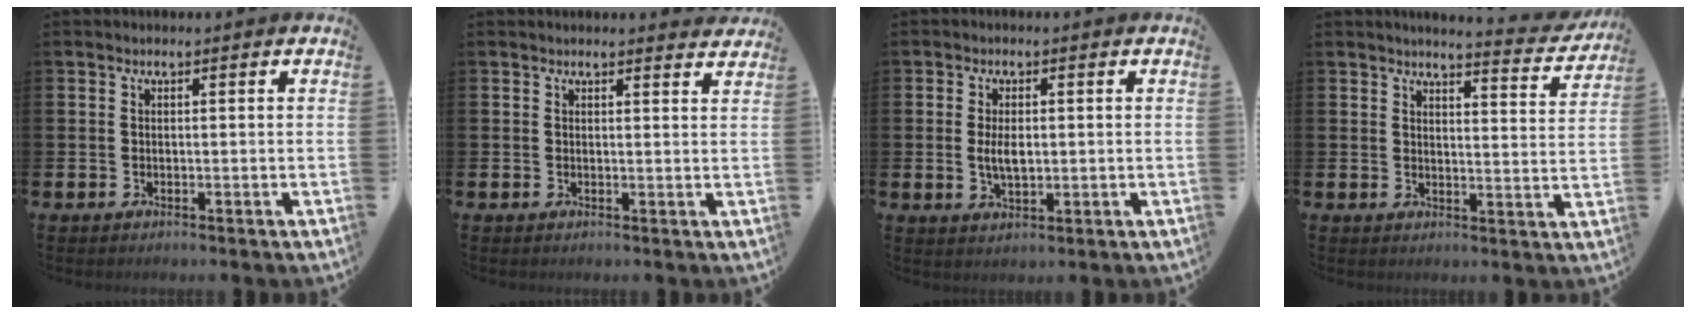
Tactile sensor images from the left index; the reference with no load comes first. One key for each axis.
{"total": 1.5, "fx": 1.5, "fy": 0.1, "fz": 0.0, "tx": 0.012, "ty": -0.010, "tz": 0.025}
{"total": 3.6, "fx": 0.3, "fy": 1.8, "fz": 3.1, "tx": -0.049, "ty": 0.001, "tz": 0.001}
{"total": 4.0, "fx": 4.0, "fy": -0.1, "fz": 0.6, "tx": -0.011, "ty": -0.035, "tz": 0.063}